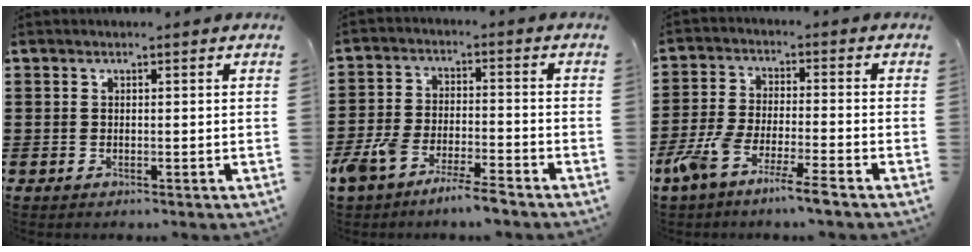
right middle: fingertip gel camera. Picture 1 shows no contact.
{"total": 6.5, "force": [-5.7, 0.7, 3.0], "torque": [-0.076, -0.009, -0.110]}
{"total": 7.0, "force": [-5.6, 0.0, 4.3], "torque": [-0.101, -0.017, -0.107]}